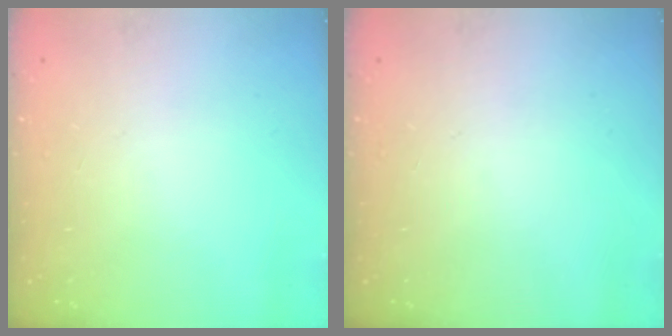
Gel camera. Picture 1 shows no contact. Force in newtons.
{"total": 0.0}